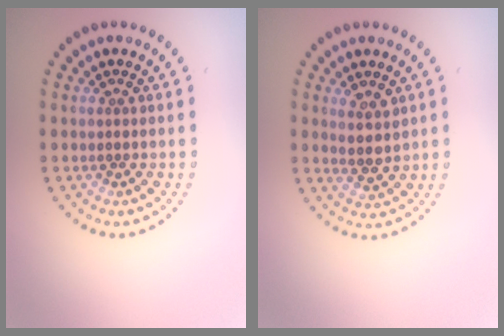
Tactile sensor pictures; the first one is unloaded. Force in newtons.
{"total": 2.2, "press": 2.0, "slide": 0.9}